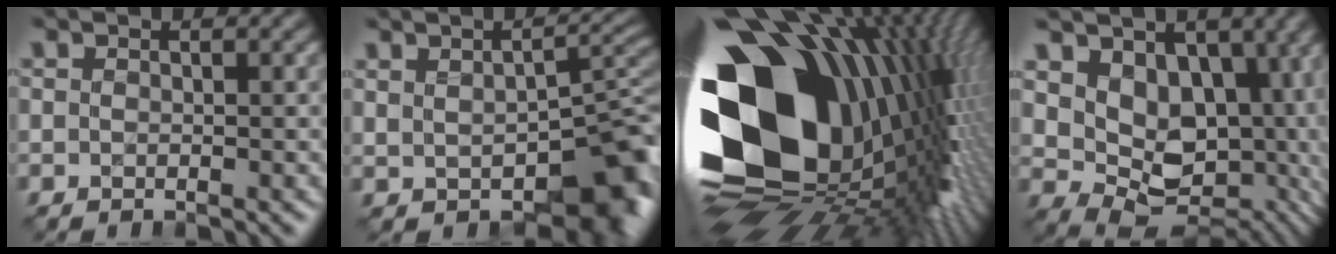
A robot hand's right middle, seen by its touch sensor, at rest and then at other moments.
{"total": 8.8, "force": [-3.6, 4.3, 6.8], "torque": [-0.086, -0.018, -0.040]}
{"total": 20.9, "force": [1.8, 12.9, 16.4], "torque": [-0.296, -0.054, 0.040]}
{"total": 10.7, "force": [2.9, 7.2, 7.4], "torque": [-0.123, -0.012, 0.056]}